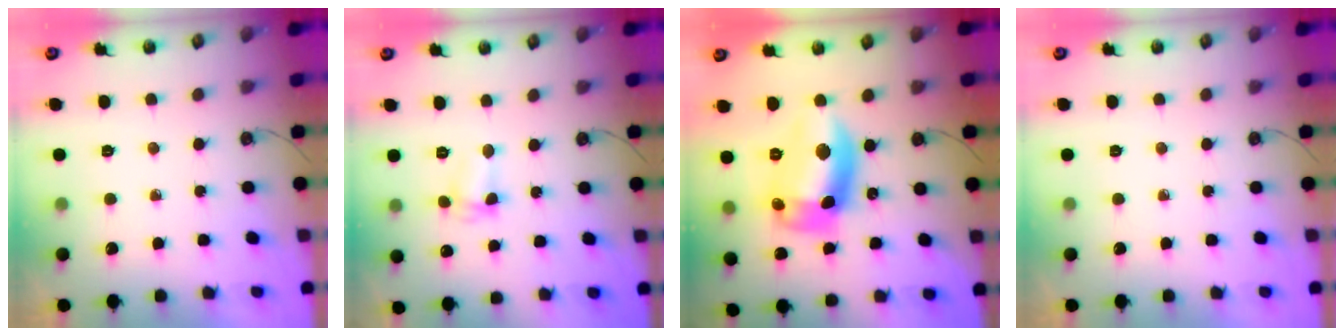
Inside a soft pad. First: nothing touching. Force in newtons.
{"total": 2.6, "press": 2.6, "slide": 0.4}
{"total": 14.9, "press": 14.8, "slide": 0.9}
{"total": 0.0}